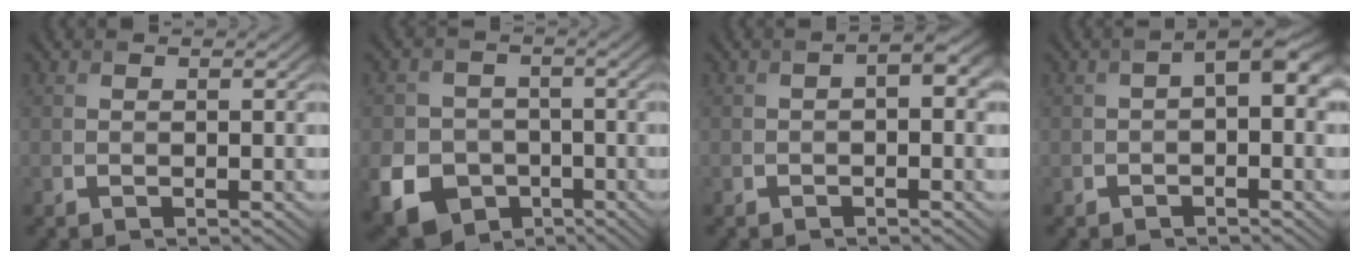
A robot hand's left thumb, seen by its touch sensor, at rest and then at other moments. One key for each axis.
{"total": 11.8, "fx": -4.8, "fy": 10.0, "fz": 4.2, "tx": -0.109, "ty": -0.048, "tz": -0.102}
{"total": 3.4, "fx": 0.0, "fy": 1.7, "fz": 2.9, "tx": -0.043, "ty": 0.005, "tz": -0.003}
{"total": 4.9, "fx": 0.2, "fy": 2.7, "fz": 4.2, "tx": -0.059, "ty": 0.005, "tz": 0.001}